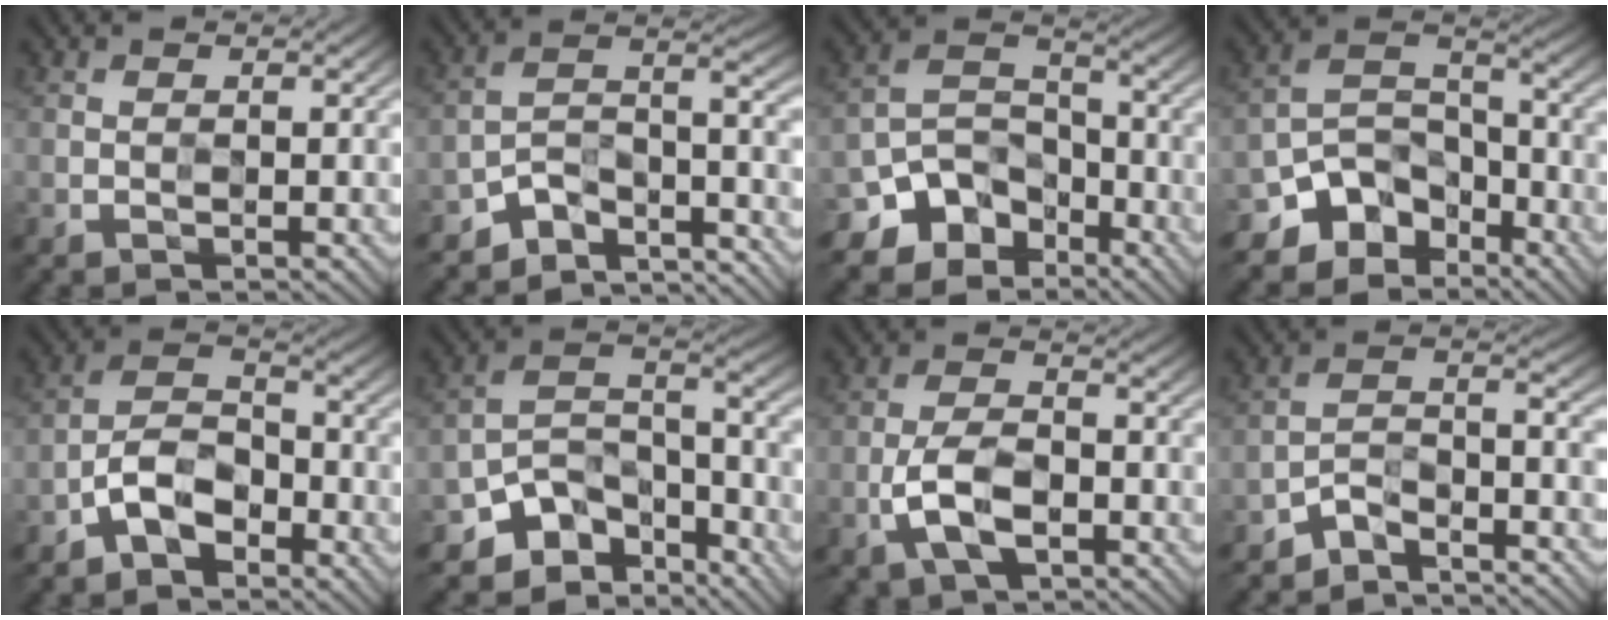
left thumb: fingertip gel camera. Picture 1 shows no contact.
{"total": 9.2, "force": [-7.5, 3.1, 4.3], "torque": [-0.061, -0.004, -0.147]}
{"total": 11.1, "force": [-8.2, 6.7, 3.5], "torque": [-0.084, -0.008, -0.143]}
{"total": 10.1, "force": [-7.5, 5.7, 3.7], "torque": [-0.072, 0.000, -0.141]}
{"total": 5.9, "force": [-3.4, 3.1, 3.7], "torque": [-0.063, 0.012, -0.079]}
{"total": 9.5, "force": [-7.0, 4.9, 4.1], "torque": [-0.065, -0.005, -0.132]}
{"total": 6.3, "force": [-2.6, 3.2, 4.9], "torque": [-0.106, -0.001, -0.057]}
{"total": 6.8, "force": [-5.8, 1.7, 2.9], "torque": [-0.054, -0.002, -0.115]}